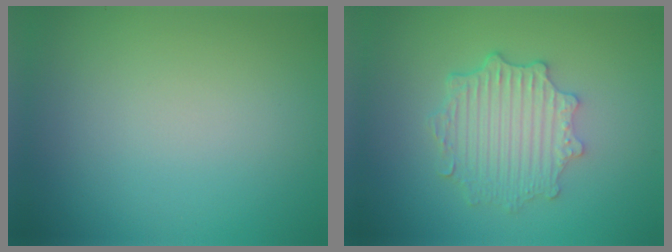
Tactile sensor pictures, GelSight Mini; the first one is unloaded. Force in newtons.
{"total": 4.7, "press": 3.7, "slide": 2.8}